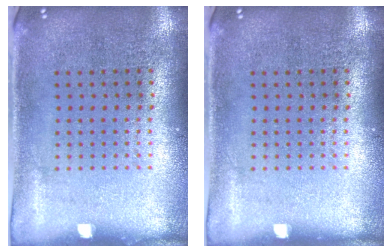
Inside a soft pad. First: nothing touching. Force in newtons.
{"total": 0.0}